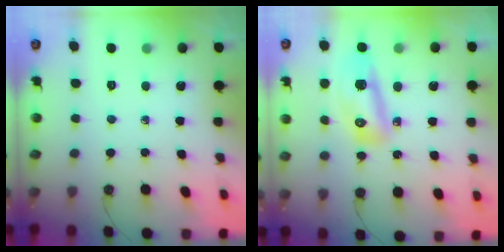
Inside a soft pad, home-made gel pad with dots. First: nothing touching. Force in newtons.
{"total": 17.5, "press": 13.2, "slide": 11.5}